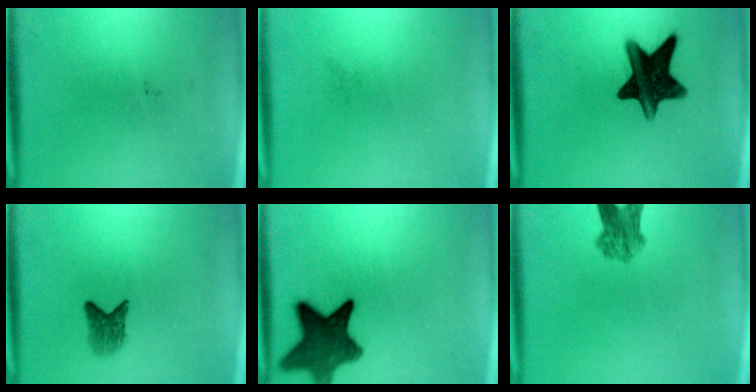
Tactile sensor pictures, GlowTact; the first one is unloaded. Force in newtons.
{"total": 0.0}
{"total": 14.0}
{"total": 2.8}
{"total": 11.5}
{"total": 4.6}